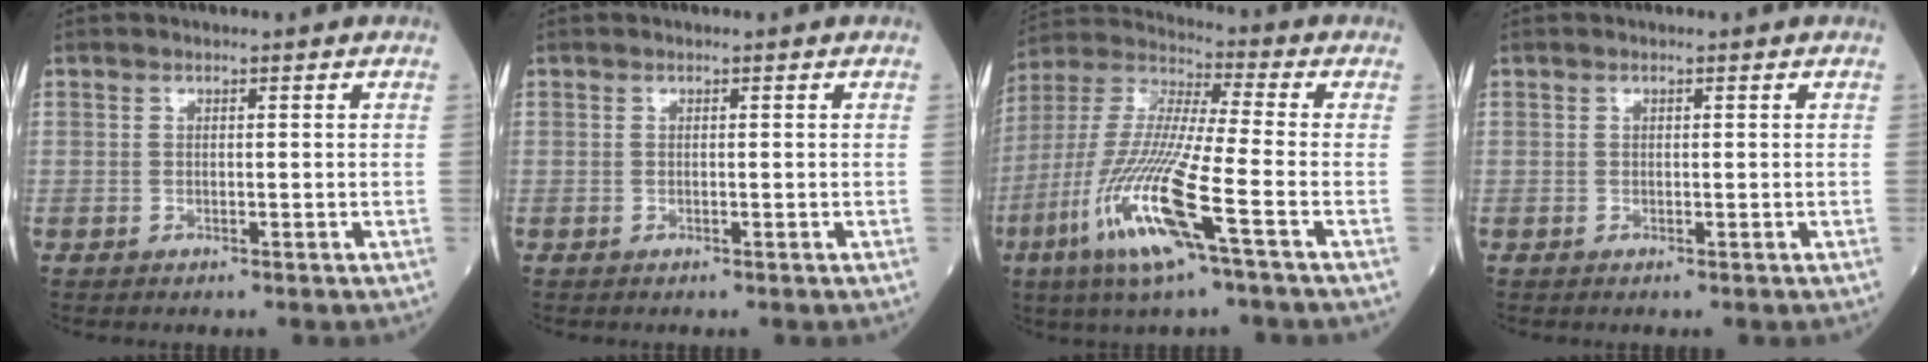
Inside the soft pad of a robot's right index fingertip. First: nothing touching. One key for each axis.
{"total": 0.0}
{"total": 16.6, "fx": -7.1, "fy": 0.6, "fz": 15.0, "tx": -0.324, "ty": -0.025, "tz": -0.139}
{"total": 0.0}